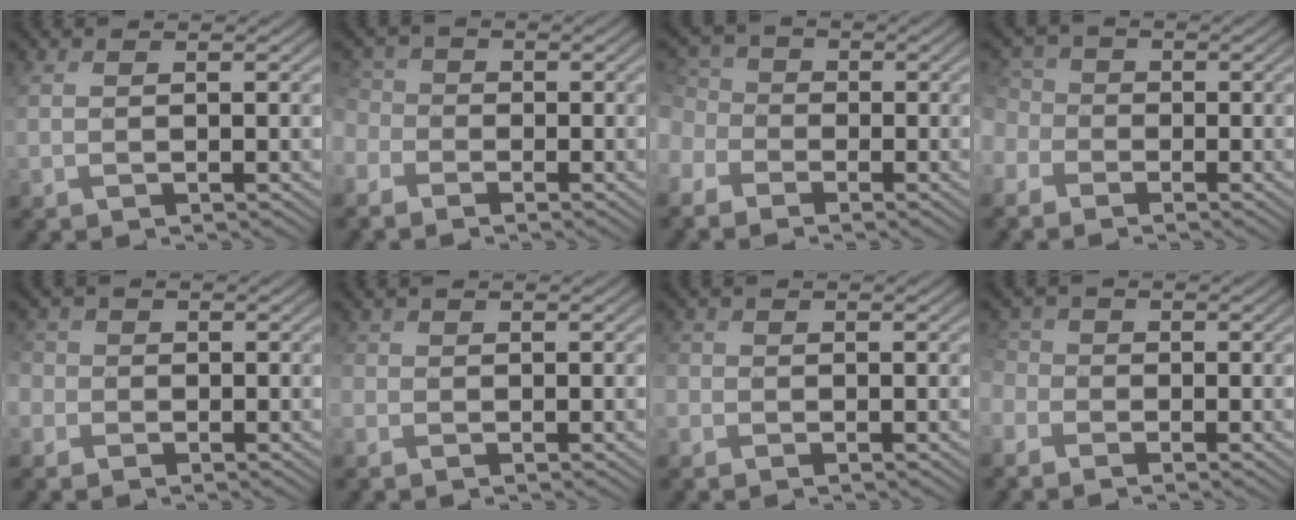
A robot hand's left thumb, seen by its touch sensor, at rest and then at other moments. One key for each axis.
{"total": 3.5, "fx": -2.2, "fy": 2.6, "fz": 1.0, "tx": -0.039, "ty": -0.005, "tz": -0.046}
{"total": 4.6, "fx": -2.2, "fy": 3.6, "fz": 1.8, "tx": -0.066, "ty": -0.005, "tz": -0.045}
{"total": 3.9, "fx": -2.0, "fy": 3.2, "fz": 1.3, "tx": -0.051, "ty": -0.003, "tz": -0.042}
{"total": 2.3, "fx": -1.2, "fy": 1.9, "fz": -0.2, "tx": 0.002, "ty": -0.001, "tz": -0.034}
{"total": 1.1, "fx": -0.9, "fy": 0.6, "fz": -0.4, "tx": 0.009, "ty": -0.006, "tz": -0.018}
{"total": 1.3, "fx": -0.9, "fy": 0.8, "fz": -0.4, "tx": 0.011, "ty": -0.003, "tz": -0.020}
{"total": 3.1, "fx": -2.2, "fy": 2.1, "fz": 0.6, "tx": -0.025, "ty": -0.007, "tz": -0.047}